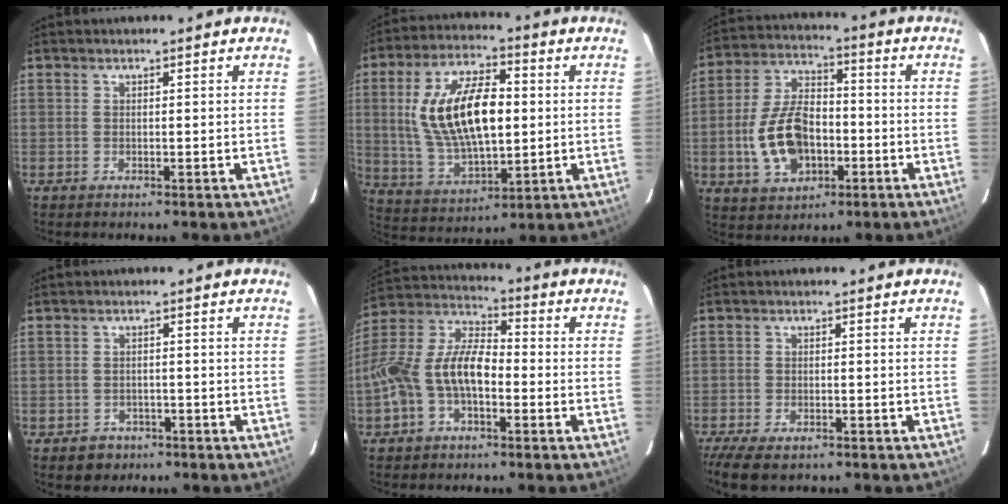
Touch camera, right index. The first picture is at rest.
{"total": 18.5, "force": [1.9, 8.8, 16.2], "torque": [-0.314, 0.010, 0.047]}
{"total": 13.8, "force": [-3.5, 8.5, 10.4], "torque": [-0.218, 0.015, -0.052]}
{"total": 3.9, "force": [-2.3, 3.1, 0.6], "torque": [-0.021, 0.009, -0.027]}
{"total": 13.2, "force": [-3.7, 7.0, 10.5], "torque": [-0.216, 0.018, -0.076]}
{"total": 7.8, "force": [-5.9, 2.9, 4.2], "torque": [-0.107, -0.031, -0.106]}